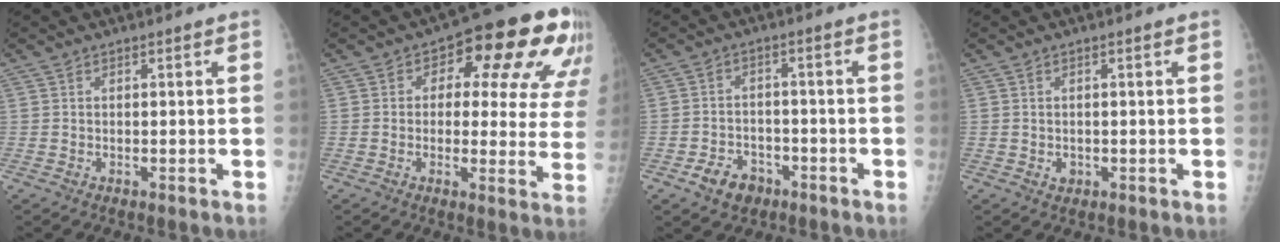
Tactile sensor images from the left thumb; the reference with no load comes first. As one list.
[{"total": 17.6, "force": [6.8, 9.0, 13.5], "torque": [-0.109, 0.004, 0.074]}, {"total": 5.9, "force": [-3.4, 4.2, 2.4], "torque": [-0.024, 0.023, -0.052]}, {"total": 1.3, "force": [-0.2, 1.1, 0.7], "torque": [-0.005, 0.001, 0.001]}]